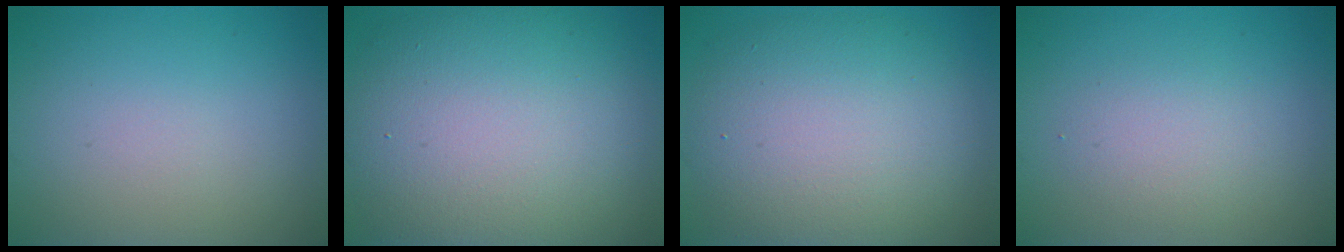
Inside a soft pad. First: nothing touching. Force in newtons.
{"total": 13.9, "press": 13.9, "slide": 0.8}
{"total": 9.8, "press": 9.8, "slide": 0.4}
{"total": 2.0, "press": 2.0, "slide": 0.2}